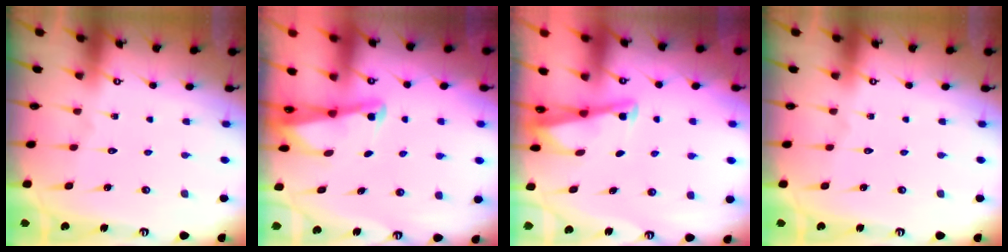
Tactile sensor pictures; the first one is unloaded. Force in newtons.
{"total": 2.1, "press": 2.1, "slide": 0.3}
{"total": 2.9, "press": 2.8, "slide": 0.3}
{"total": 0.0}